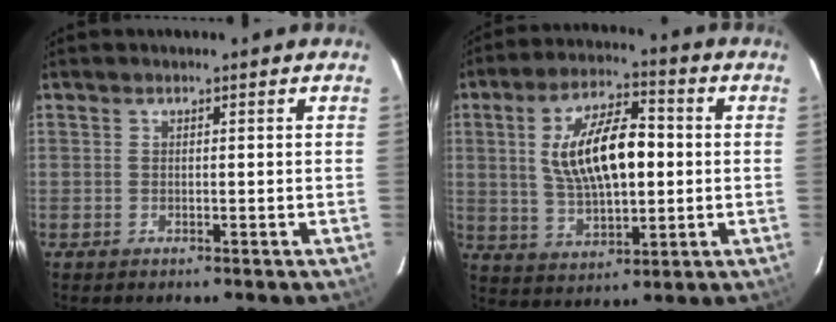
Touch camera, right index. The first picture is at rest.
{"total": 14.6, "force": [1.4, 6.3, 13.0], "torque": [-0.240, 0.012, 0.031]}